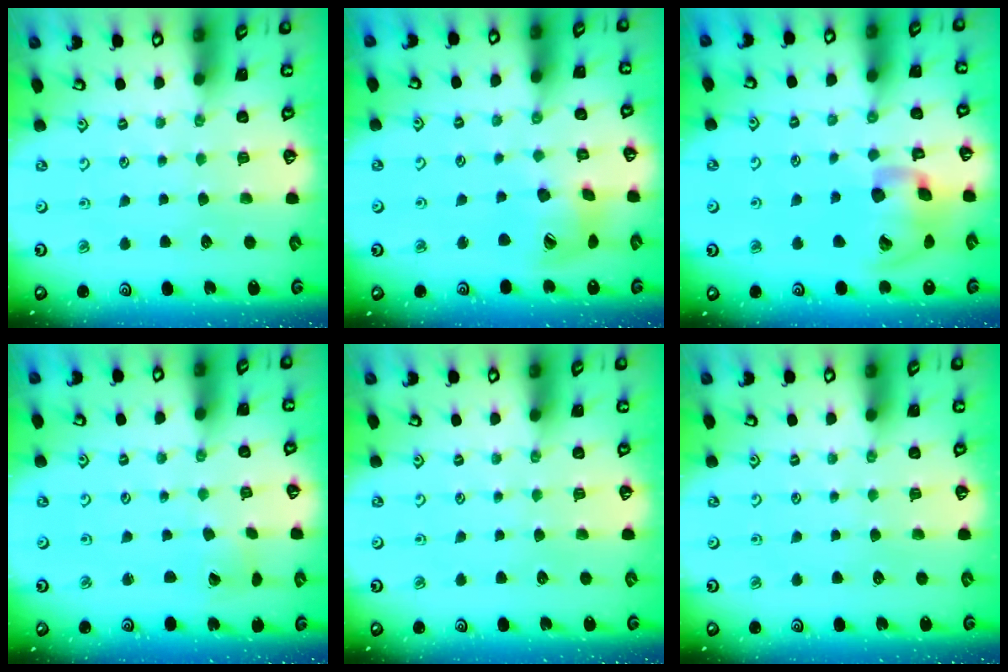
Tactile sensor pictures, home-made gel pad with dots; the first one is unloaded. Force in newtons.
{"total": 15.3, "press": 15.1, "slide": 2.2}
{"total": 17.8, "press": 17.5, "slide": 2.9}
{"total": 1.7, "press": 1.7, "slide": 0.1}
{"total": 0.0}
{"total": 0.0}